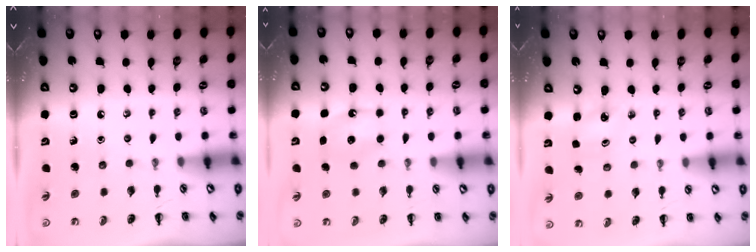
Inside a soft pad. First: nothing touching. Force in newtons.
{"total": 7.9, "press": 7.8, "slide": 1.5}
{"total": 2.2, "press": 2.2, "slide": 0.3}